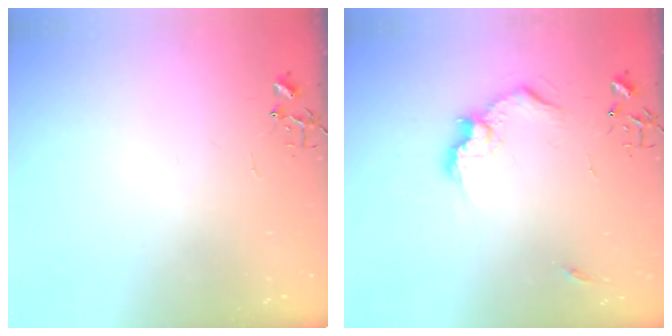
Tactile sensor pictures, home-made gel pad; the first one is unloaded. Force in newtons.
{"total": 12.2, "press": 12.1, "slide": 0.9}